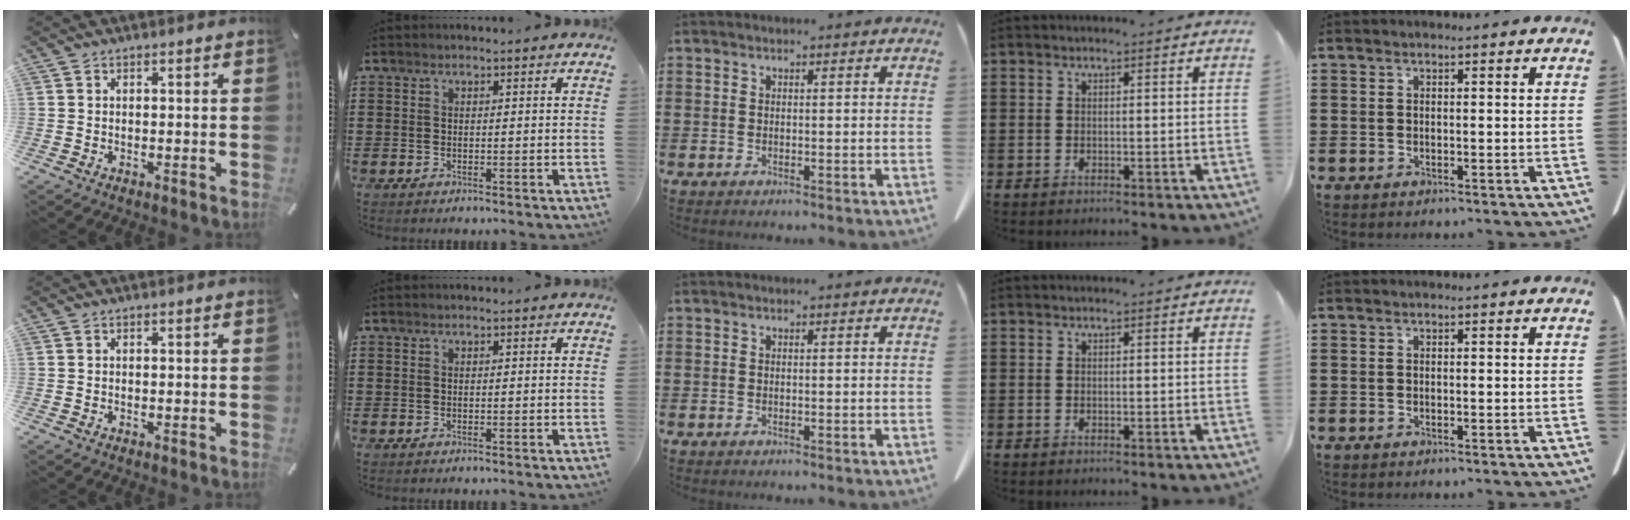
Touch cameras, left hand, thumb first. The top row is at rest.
{}